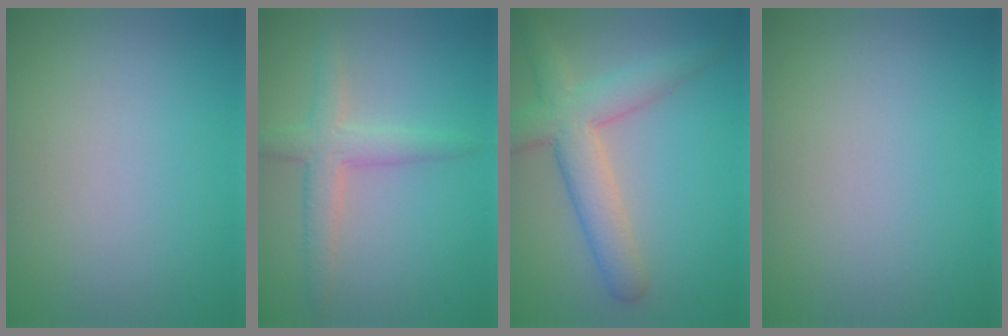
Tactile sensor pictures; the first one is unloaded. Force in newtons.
{"total": 3.1, "press": 3.1, "slide": 0.1}
{"total": 5.5, "press": 5.5, "slide": 0.5}
{"total": 0.0}